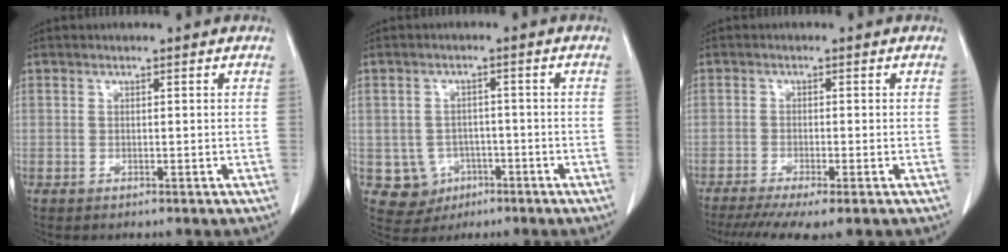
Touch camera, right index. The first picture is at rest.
{"total": 5.4, "force": [-1.6, 5.1, 0.9], "torque": [-0.012, 0.008, -0.014]}
{"total": 7.9, "force": [-5.8, 0.7, 5.3], "torque": [-0.083, -0.015, -0.095]}